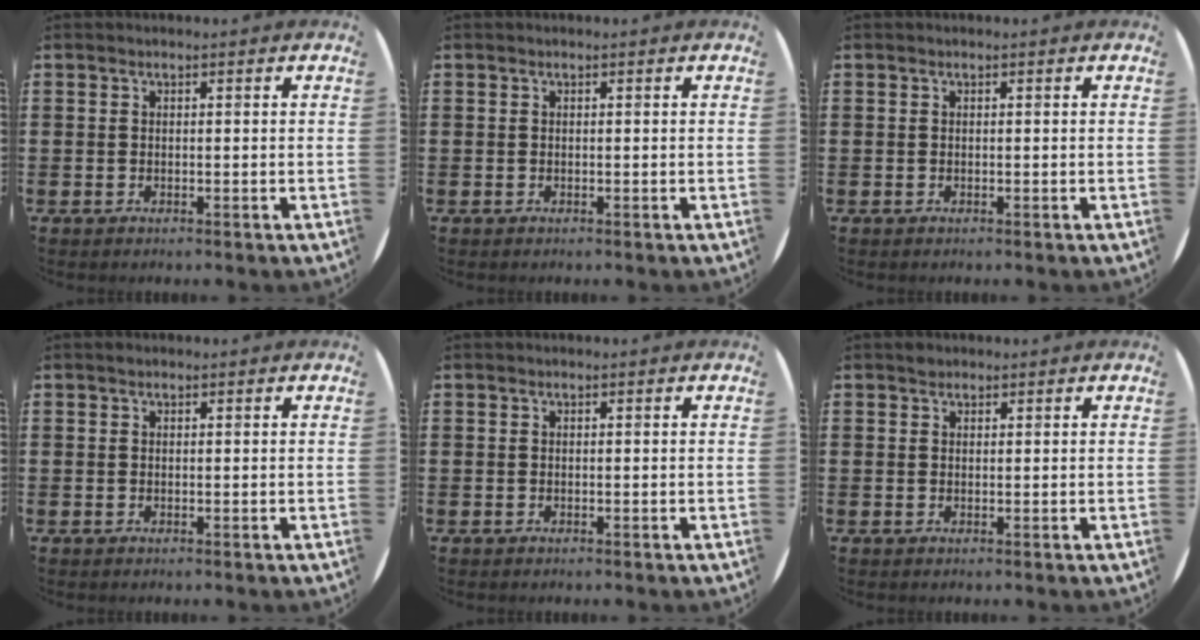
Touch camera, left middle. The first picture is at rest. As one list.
[{"total": 0.0}, {"total": 0.0}, {"total": 0.0}, {"total": 0.0}, {"total": 0.8, "force": [0.7, 0.4, 0.0], "torque": [0.009, 0.000, 0.012]}]